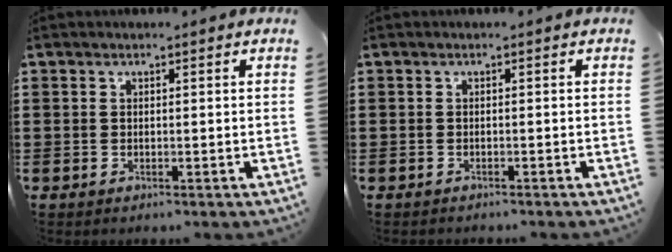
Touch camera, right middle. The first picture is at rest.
{"total": 0.5, "force": [-0.5, 0.1, -0.1], "torque": [0.000, 0.002, -0.012]}